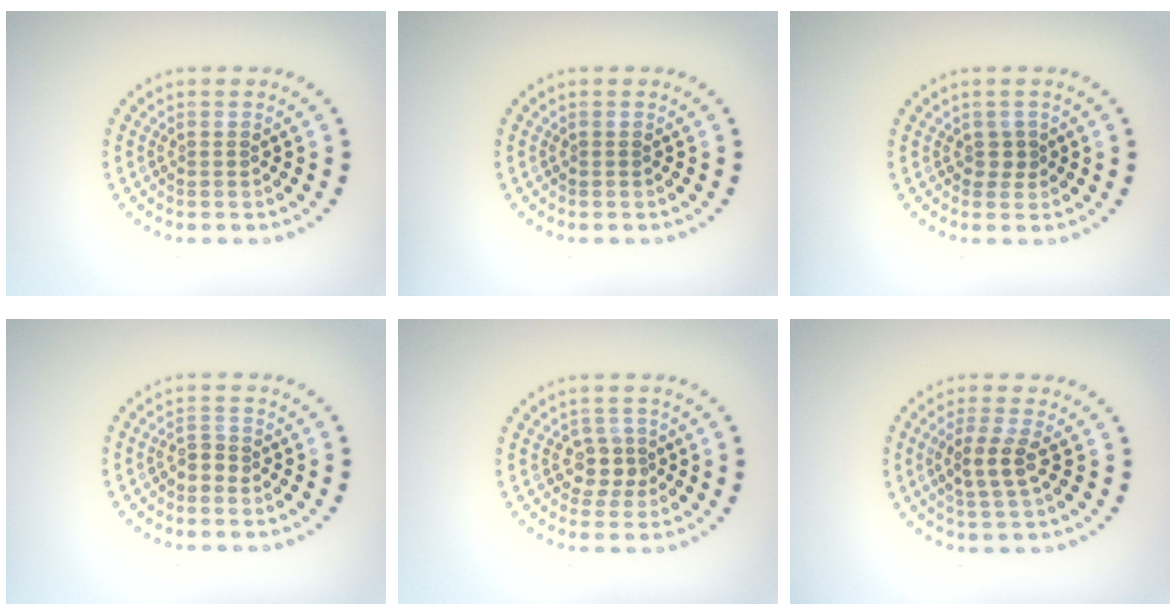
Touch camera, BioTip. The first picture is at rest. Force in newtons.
{"total": 0.0}
{"total": 1.1, "press": 0.8, "slide": 0.7}
{"total": 1.4, "press": 1.2, "slide": 0.6}
{"total": 2.4, "press": 2.1, "slide": 1.2}
{"total": 2.9, "press": 2.6, "slide": 1.2}